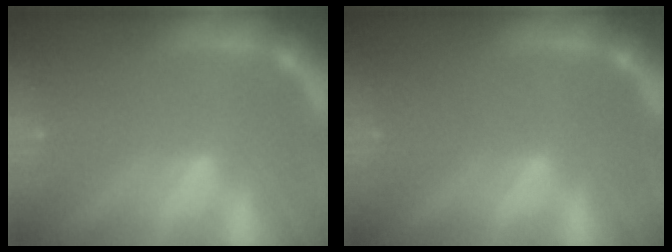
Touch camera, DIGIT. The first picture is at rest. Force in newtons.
{"total": 0.0}